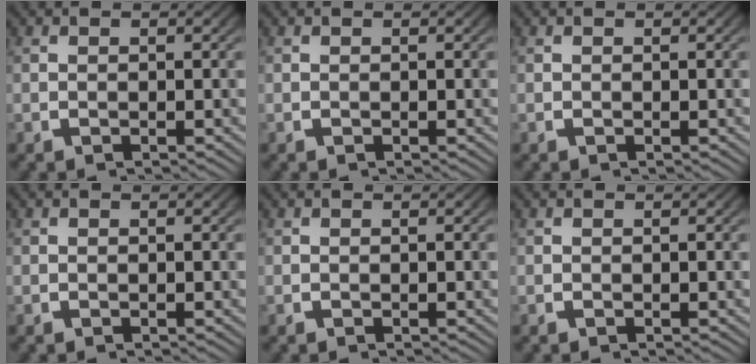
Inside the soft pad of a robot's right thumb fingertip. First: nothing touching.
{"total": 0.0}
{"total": 0.0}
{"total": 0.0}
{"total": 0.0}
{"total": 0.0}